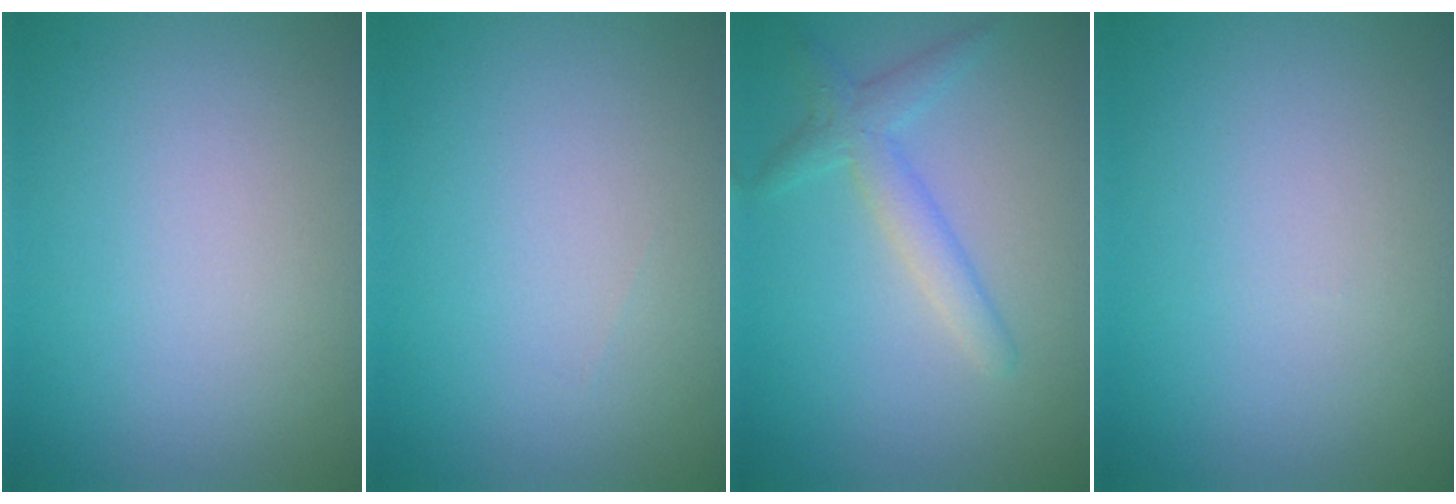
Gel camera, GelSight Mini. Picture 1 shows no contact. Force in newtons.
{"total": 0.0}
{"total": 2.6, "press": 2.6, "slide": 0.1}
{"total": 0.0}